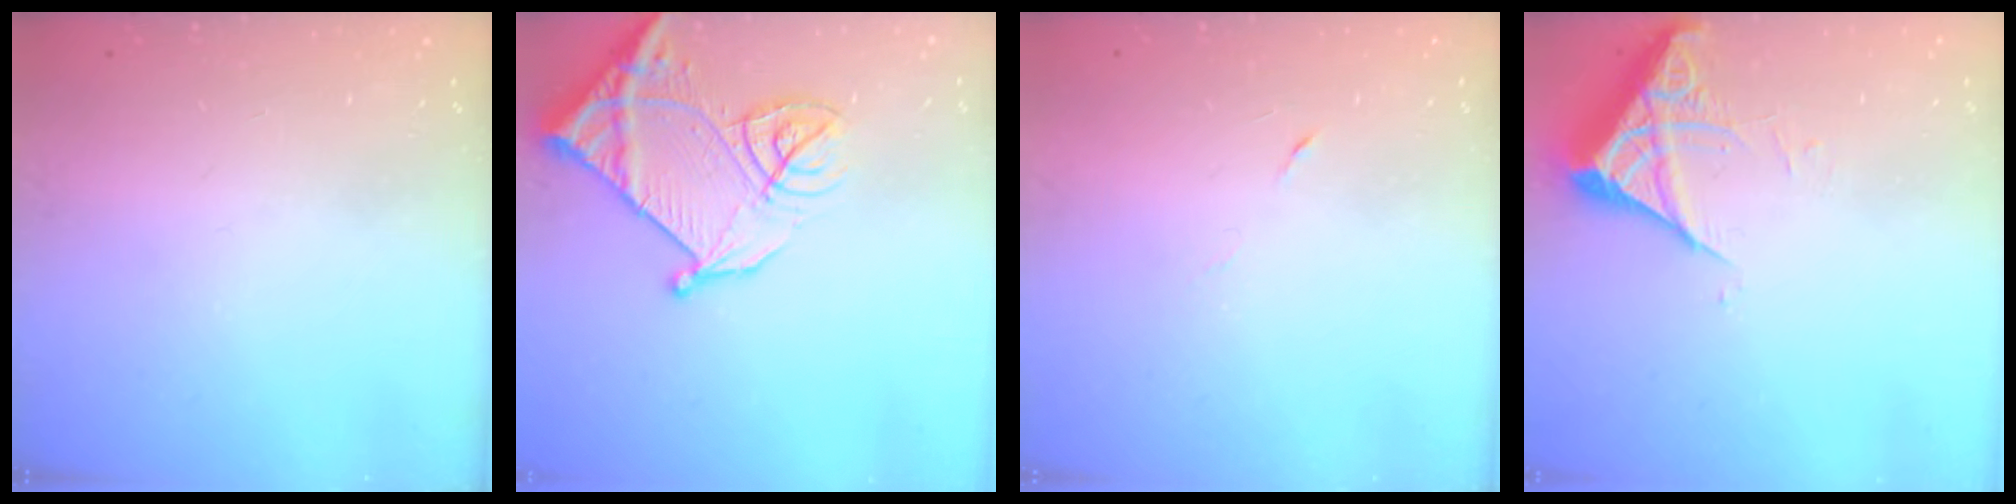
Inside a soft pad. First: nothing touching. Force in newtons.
{"total": 17.4, "press": 17.3, "slide": 1.8}
{"total": 2.9, "press": 2.7, "slide": 1.0}
{"total": 5.4, "press": 5.3, "slide": 0.6}